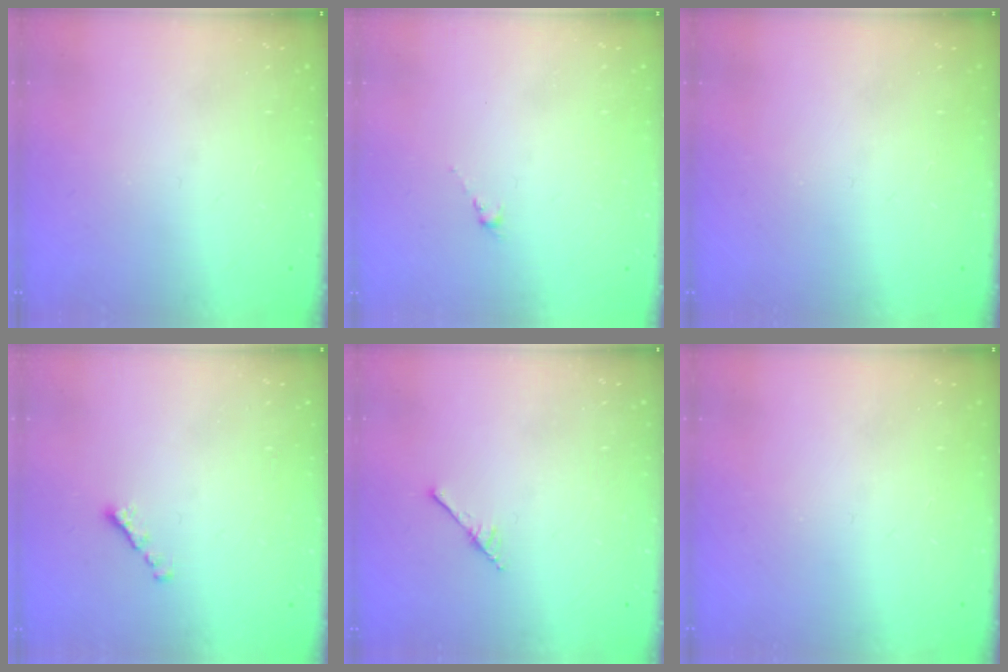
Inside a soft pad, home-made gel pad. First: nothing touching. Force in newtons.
{"total": 0.5, "press": 0.3, "slide": 0.4}
{"total": 0.0}
{"total": 1.5, "press": 1.4, "slide": 0.5}
{"total": 2.9, "press": 2.9, "slide": 0.2}
{"total": 0.0}